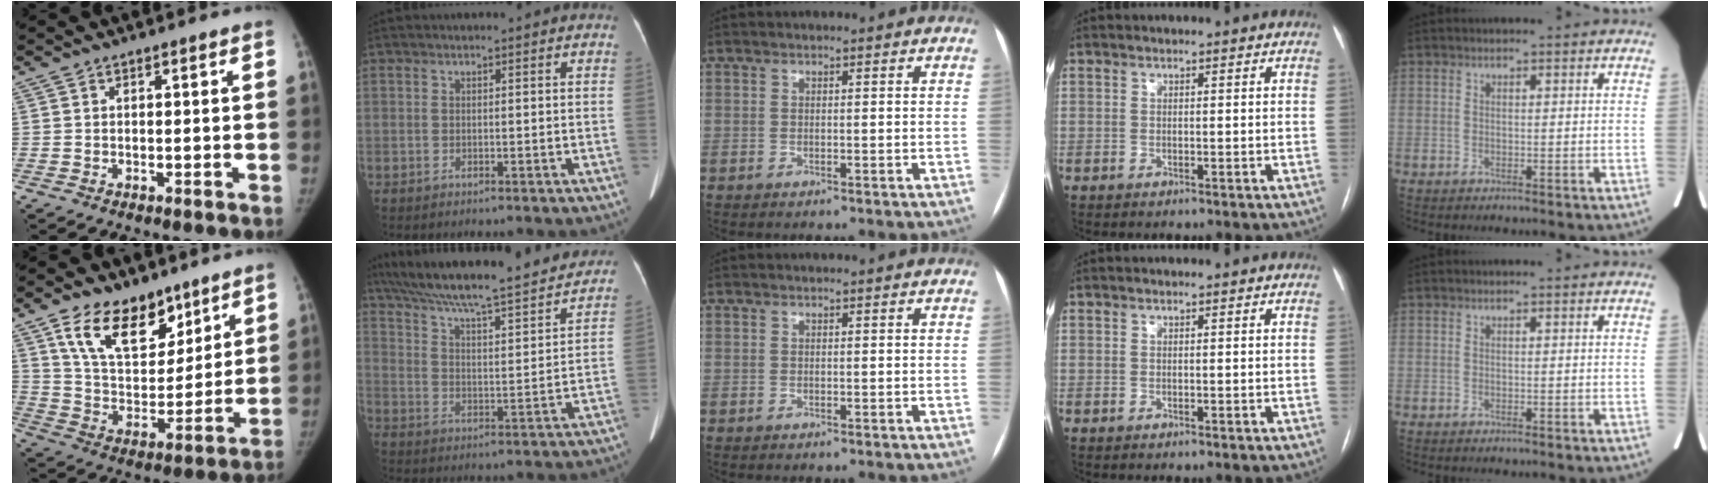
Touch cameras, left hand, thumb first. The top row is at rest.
{"thumb": {"total": 16.4, "force": [10.4, 9.2, 8.8], "torque": [-0.097, -0.060, 0.189]}, "index": {"total": 24.9, "force": [21.9, 2.7, 11.6], "torque": [-0.201, -0.001, 0.314]}}